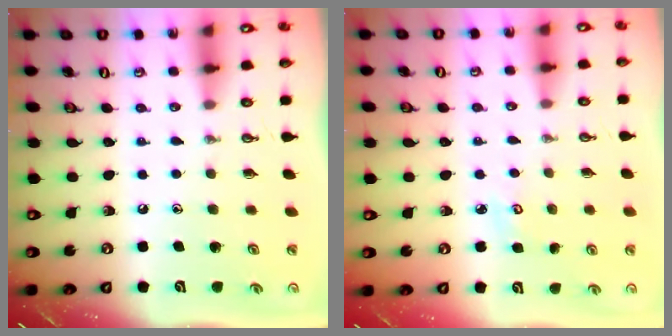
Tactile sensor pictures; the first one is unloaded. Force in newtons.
{"total": 3.4, "press": 3.4, "slide": 0.3}